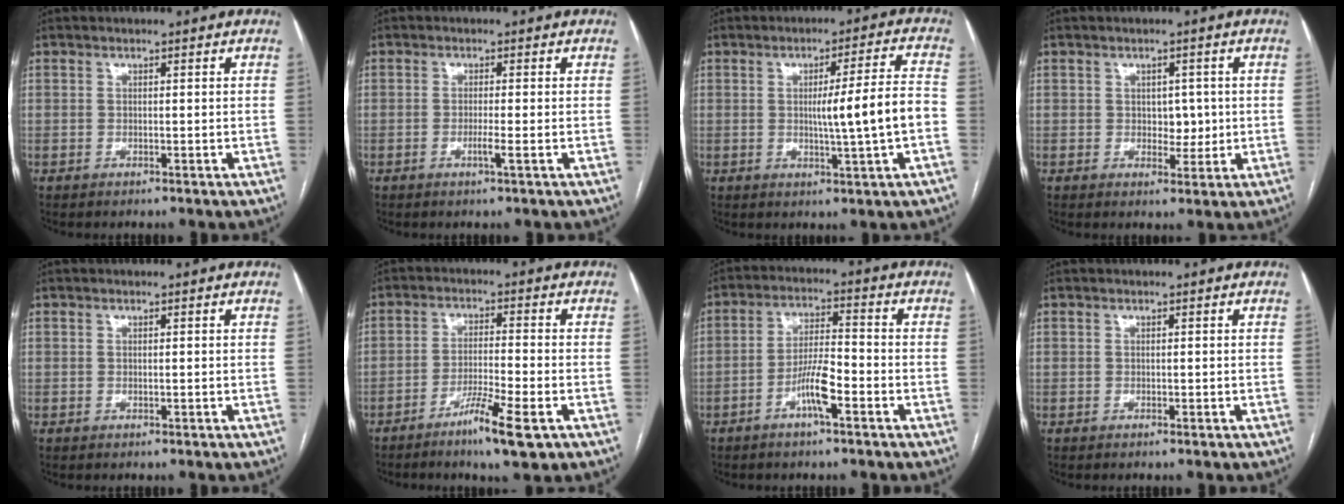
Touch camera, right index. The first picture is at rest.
{"total": 1.9, "force": [-0.7, -0.4, 1.8], "torque": [-0.035, -0.004, -0.014]}
{"total": 9.1, "force": [-1.0, -0.7, 9.1], "torque": [-0.134, 0.003, -0.012]}
{"total": 3.2, "force": [0.2, 2.2, 2.3], "torque": [-0.024, 0.002, 0.006]}
{"total": 0.0}
{"total": 7.6, "force": [-4.3, 0.3, 6.3], "torque": [-0.113, -0.013, -0.073]}
{"total": 6.6, "force": [-3.2, 0.9, 5.7], "torque": [-0.115, 0.006, -0.058]}
{"total": 0.0}